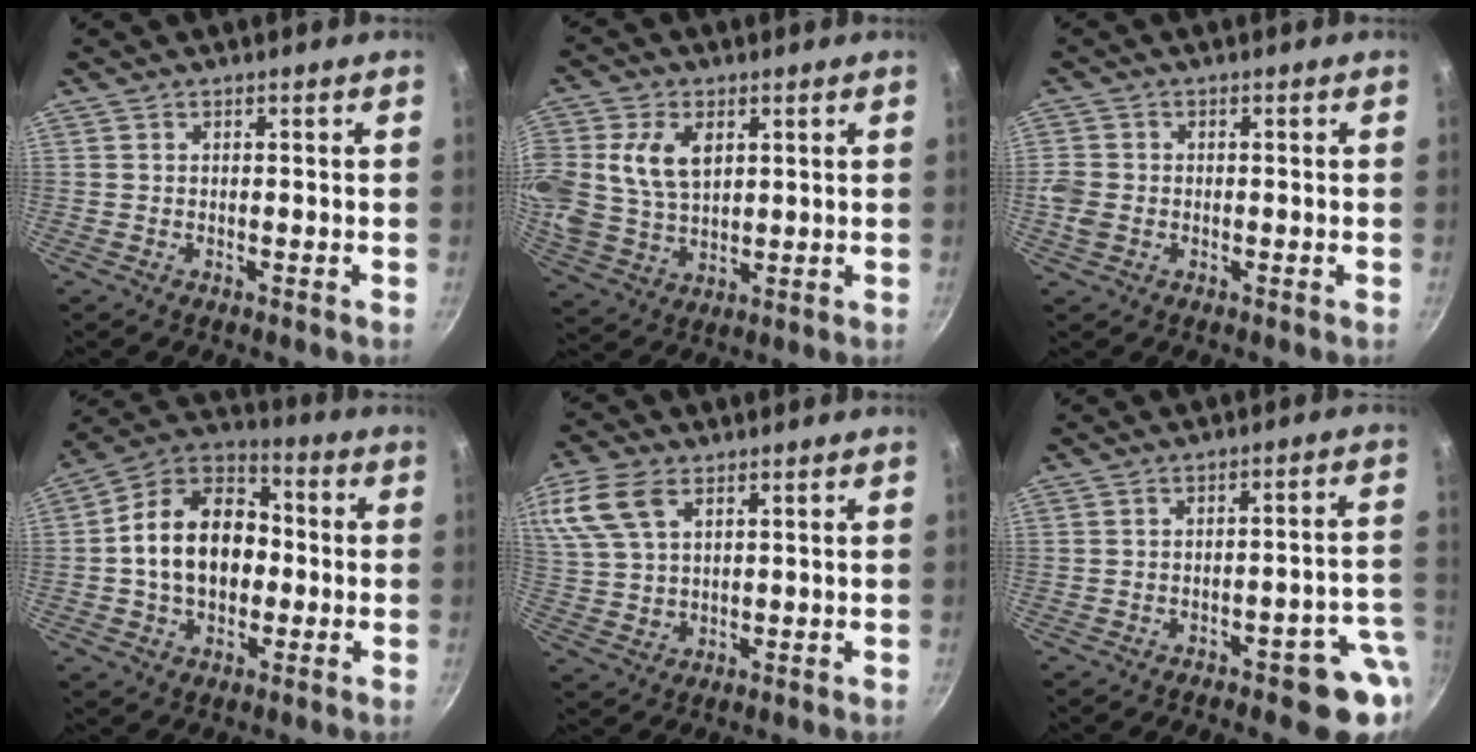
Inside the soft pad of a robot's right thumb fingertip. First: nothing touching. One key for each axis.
{"total": 13.2, "fx": 3.4, "fy": 9.3, "fz": 8.8, "tx": -0.175, "ty": -0.003, "tz": 0.070}
{"total": 3.6, "fx": -0.8, "fy": 2.9, "fz": 1.9, "tx": -0.038, "ty": 0.006, "tz": -0.018}
{"total": 16.7, "fx": -0.6, "fy": 12.1, "fz": 11.5, "tx": -0.161, "ty": 0.036, "tz": -0.026}
{"total": 13.8, "fx": 6.3, "fy": 8.5, "fz": 8.8, "tx": -0.194, "ty": 0.011, "tz": 0.132}
{"total": 9.0, "fx": -3.9, "fy": 3.6, "fz": 7.3, "tx": -0.039, "ty": 0.045, "tz": -0.040}